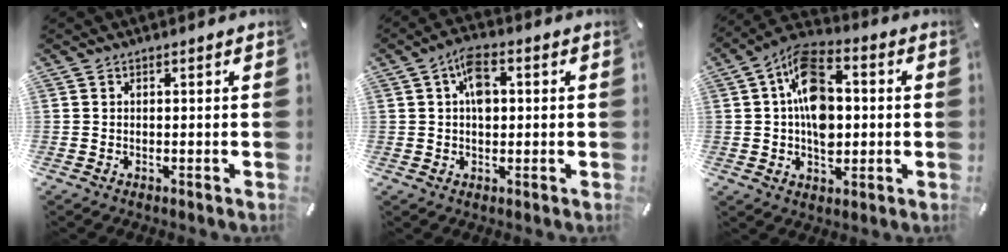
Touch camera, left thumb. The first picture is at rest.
{"total": 6.5, "force": [1.1, 4.0, 4.9], "torque": [-0.074, 0.003, 0.016]}
{"total": 14.2, "force": [0.7, 9.6, 10.4], "torque": [-0.191, 0.012, 0.014]}